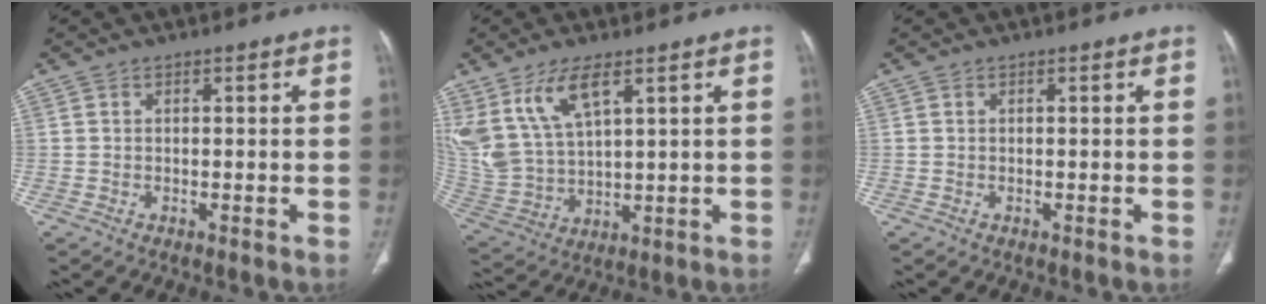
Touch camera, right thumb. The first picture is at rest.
{"total": 12.7, "force": [7.0, 5.4, 9.1], "torque": [-0.189, -0.023, 0.158]}
{"total": 0.0}